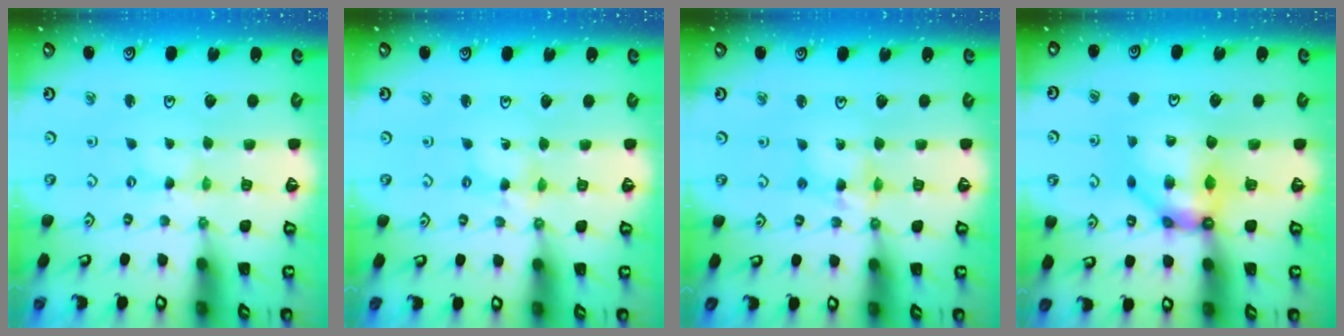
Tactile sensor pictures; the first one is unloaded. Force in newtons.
{"total": 2.3, "press": 2.3, "slide": 0.2}
{"total": 7.1, "press": 7.1, "slide": 0.7}
{"total": 10.3, "press": 10.3, "slide": 0.7}